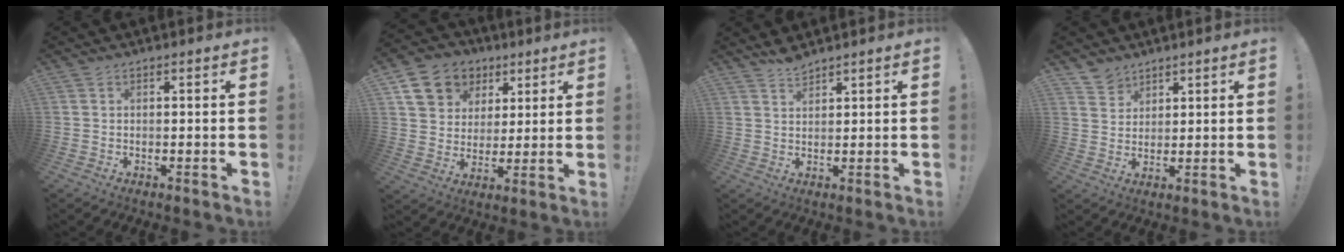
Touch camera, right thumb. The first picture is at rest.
{"total": 13.1, "force": [6.2, 10.6, 4.7], "torque": [-0.064, -0.031, 0.128]}
{"total": 3.4, "force": [3.2, 0.8, 1.0], "torque": [-0.011, -0.022, 0.056]}
{"total": 5.3, "force": [4.3, 3.1, 0.4], "torque": [-0.010, -0.032, 0.085]}